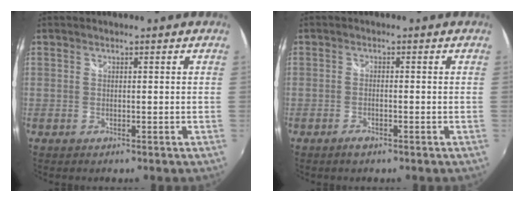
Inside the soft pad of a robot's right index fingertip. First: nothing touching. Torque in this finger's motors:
{"motor_torque": [0.02, -0.08, 0.03, 0.02]}